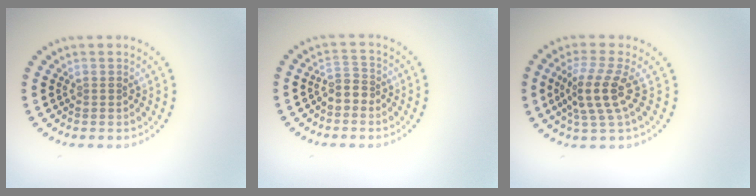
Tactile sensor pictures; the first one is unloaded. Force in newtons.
{"total": 1.9, "press": 1.6, "slide": 1.0}
{"total": 3.6, "press": 2.9, "slide": 2.1}